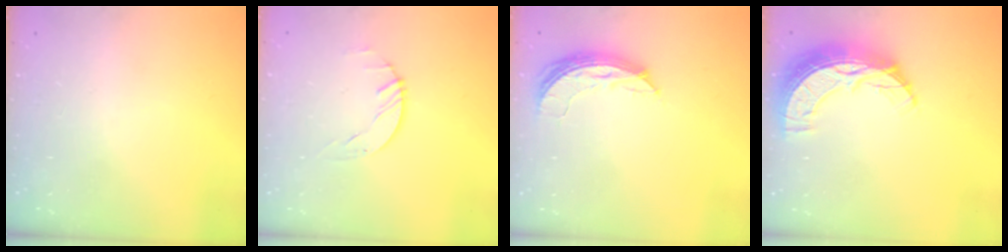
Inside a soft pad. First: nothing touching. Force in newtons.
{"total": 1.7, "press": 1.7, "slide": 0.1}
{"total": 8.2, "press": 8.2, "slide": 0.1}
{"total": 13.4, "press": 13.3, "slide": 0.9}